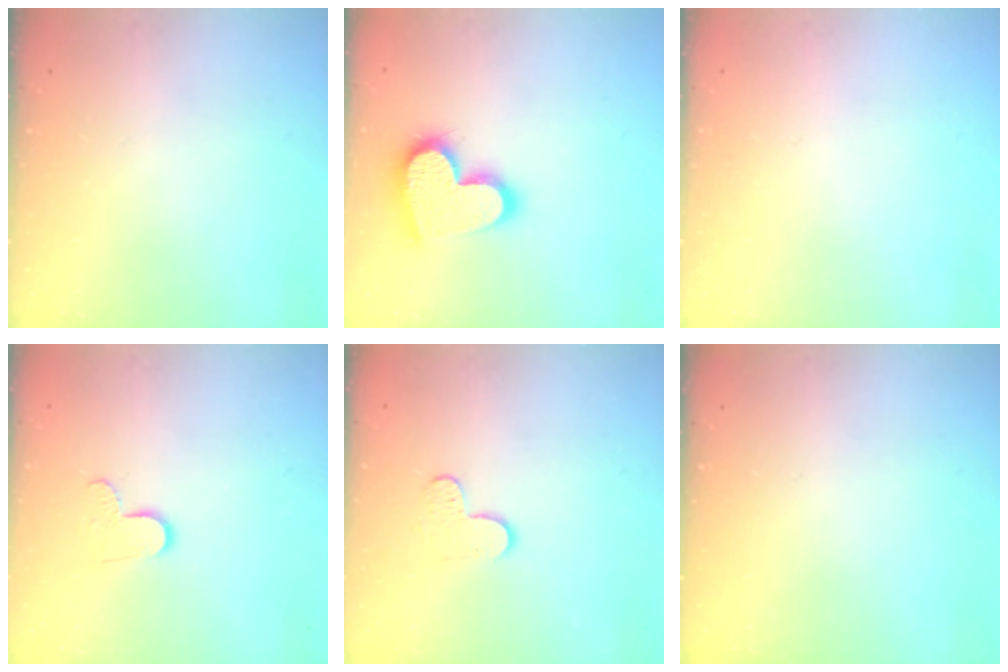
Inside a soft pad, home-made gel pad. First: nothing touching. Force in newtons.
{"total": 17.0, "press": 17.0, "slide": 1.5}
{"total": 0.0}
{"total": 6.7, "press": 6.6, "slide": 0.4}
{"total": 3.8, "press": 3.8, "slide": 0.4}
{"total": 0.0}